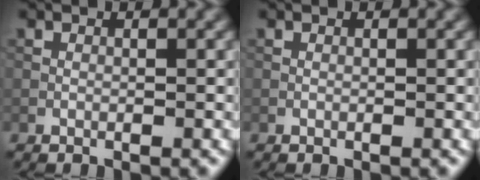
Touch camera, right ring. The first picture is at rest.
{"total": 0.0}